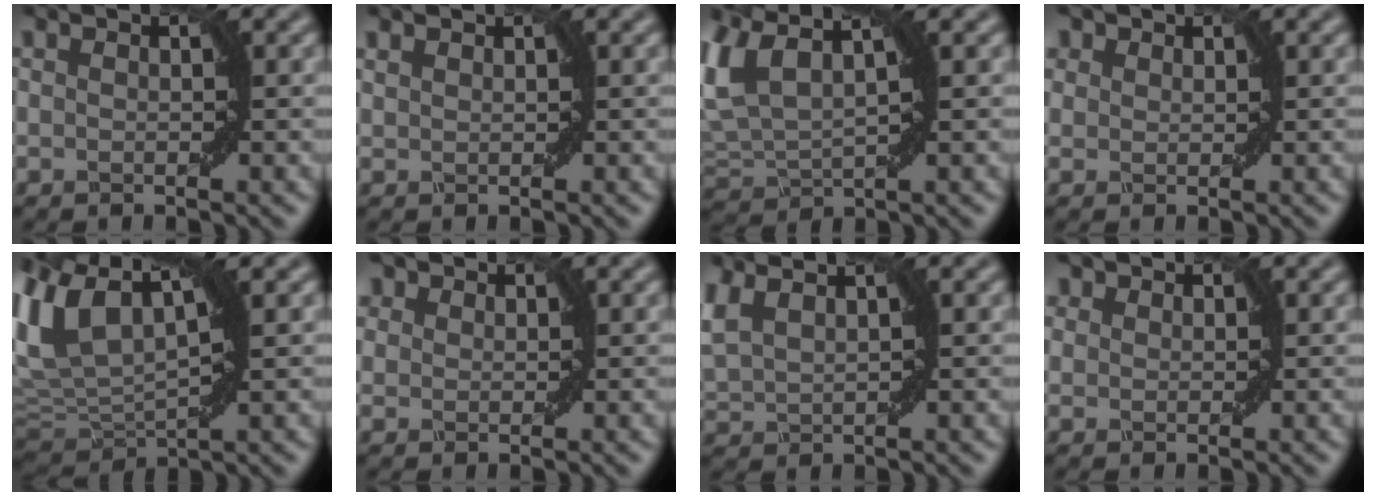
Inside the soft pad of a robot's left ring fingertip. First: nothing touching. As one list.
[{"total": 0.9, "force": [0.7, 0.4, 0.3], "torque": [-0.008, 0.003, 0.016]}, {"total": 6.3, "force": [2.7, 3.1, 4.7], "torque": [-0.119, 0.015, 0.050]}, {"total": 2.5, "force": [1.5, 1.7, 0.8], "torque": [-0.021, 0.008, 0.018]}, {"total": 8.9, "force": [3.5, 4.4, 6.9], "torque": [-0.152, 0.013, 0.069]}, {"total": 3.2, "force": [2.0, 2.2, 1.2], "torque": [-0.033, 0.012, 0.024]}, {"total": 4.3, "force": [2.8, 1.8, 2.8], "torque": [-0.079, 0.027, 0.051]}, {"total": 1.9, "force": [1.2, 1.4, 0.5], "torque": [-0.012, 0.004, 0.013]}]